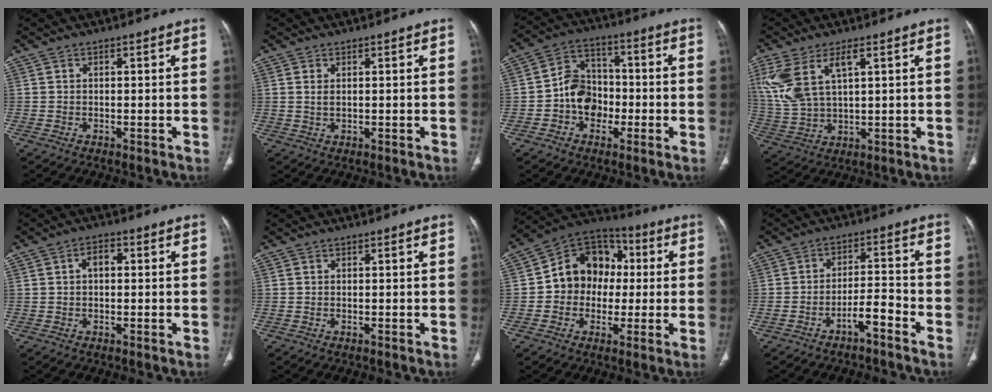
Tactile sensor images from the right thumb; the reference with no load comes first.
{"total": 1.2, "force": [0.4, 0.6, 1.0], "torque": [-0.022, 0.000, 0.013]}
{"total": 9.4, "force": [-2.3, 7.8, 4.8], "torque": [-0.051, 0.037, -0.050]}
{"total": 11.7, "force": [4.7, 5.2, 9.3], "torque": [-0.224, -0.005, 0.107]}
{"total": 3.1, "force": [0.4, 1.9, 2.4], "torque": [-0.037, 0.013, 0.002]}
{"total": 0.0}
{"total": 14.3, "force": [0.6, 11.8, 8.0], "torque": [-0.077, 0.033, -0.002]}
{"total": 5.2, "force": [-3.5, 1.4, 3.6], "torque": [-0.063, 0.042, -0.057]}